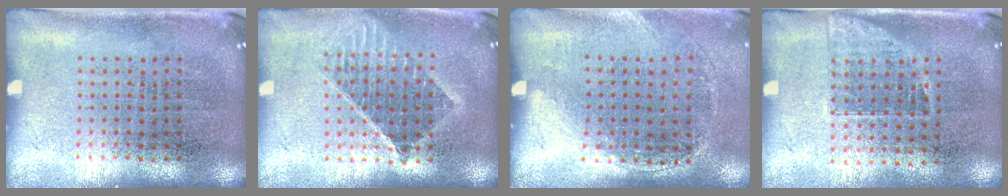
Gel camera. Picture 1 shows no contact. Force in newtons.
{"total": 1.5, "press": 1.3, "slide": 0.7}
{"total": 1.4, "press": 1.0, "slide": 1.0}
{"total": 1.1, "press": 0.9, "slide": 0.7}